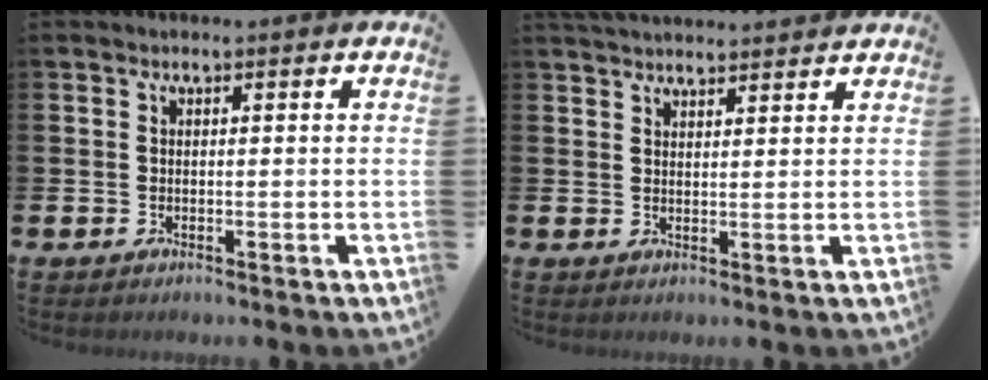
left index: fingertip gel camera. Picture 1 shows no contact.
{"total": 3.0, "force": [3.0, 0.3, 0.3], "torque": [-0.006, -0.015, 0.055]}